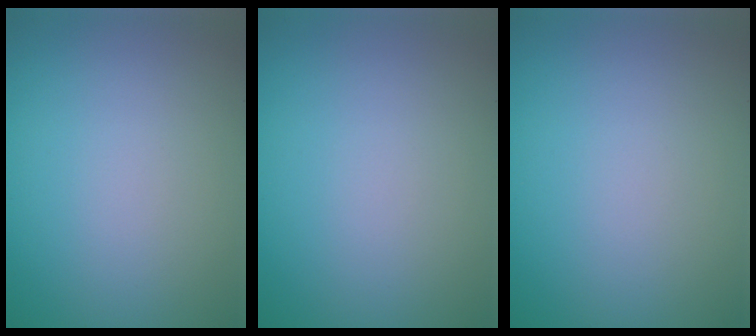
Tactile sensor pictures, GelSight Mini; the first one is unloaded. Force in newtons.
{"total": 0.0}
{"total": 0.0}